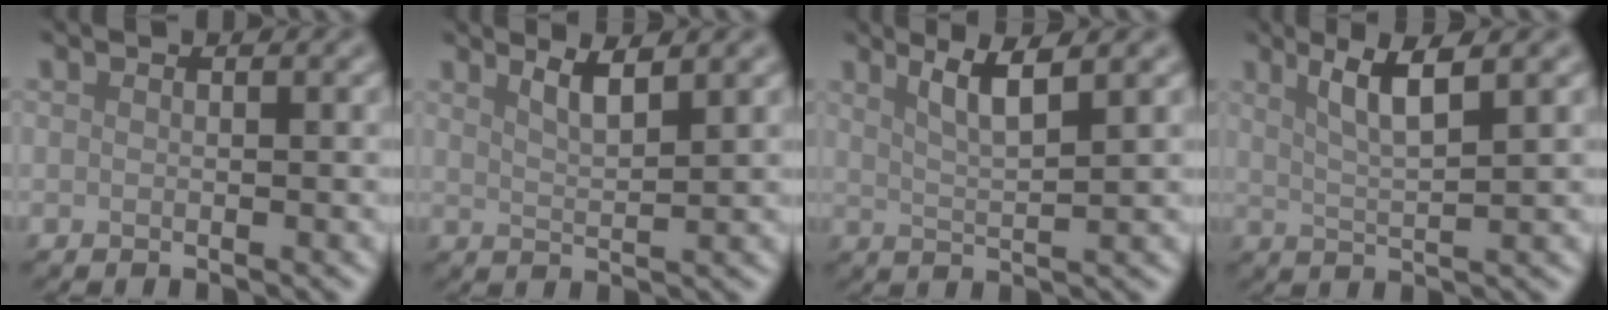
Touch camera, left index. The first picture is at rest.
{"total": 2.2, "force": [1.5, 0.4, 1.6], "torque": [-0.024, -0.002, 0.031]}
{"total": 3.2, "force": [1.8, 0.4, 2.6], "torque": [-0.048, 0.000, 0.038]}
{"total": 4.0, "force": [1.9, 0.6, 3.4], "torque": [-0.065, 0.000, 0.038]}